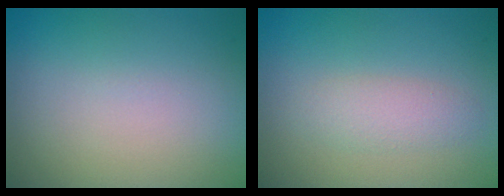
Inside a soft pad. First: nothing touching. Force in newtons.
{"total": 1.9, "press": 1.9, "slide": 0.1}